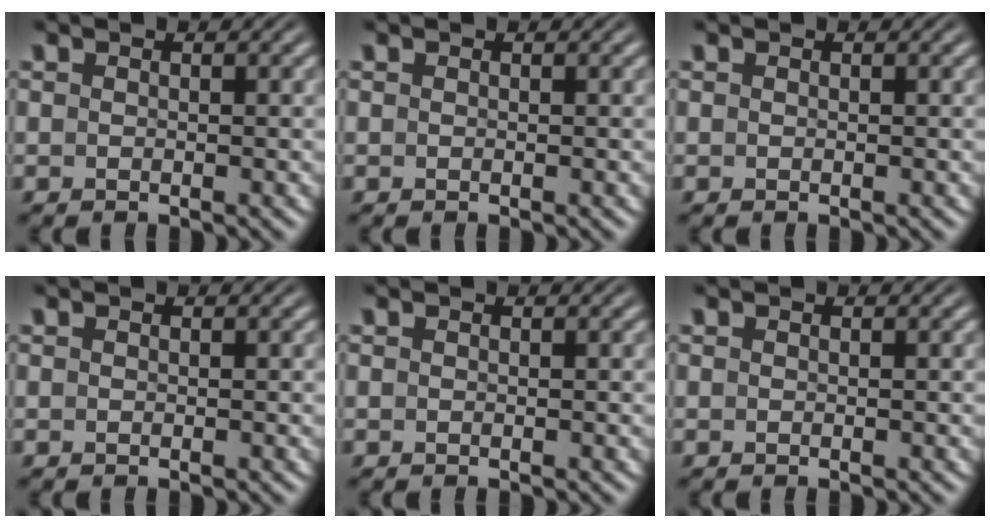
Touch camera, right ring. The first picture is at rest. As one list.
[{"total": 0.0}, {"total": 0.0}, {"total": 0.0}, {"total": 0.0}, {"total": 0.0}]